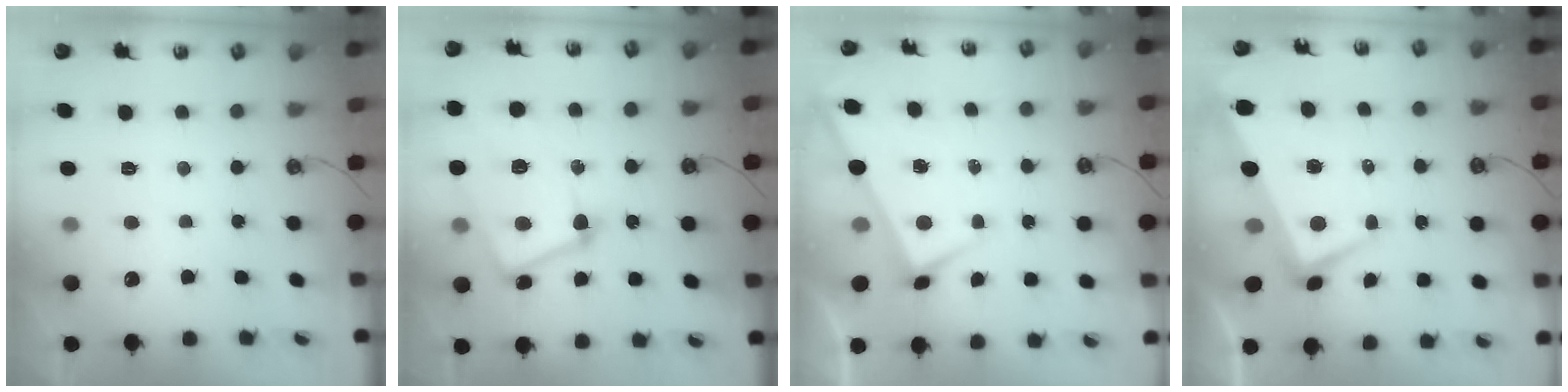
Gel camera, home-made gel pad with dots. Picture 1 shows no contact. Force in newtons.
{"total": 15.9, "press": 15.8, "slide": 2.1}
{"total": 1.7, "press": 1.7, "slide": 0.1}
{"total": 1.9, "press": 1.5, "slide": 1.1}